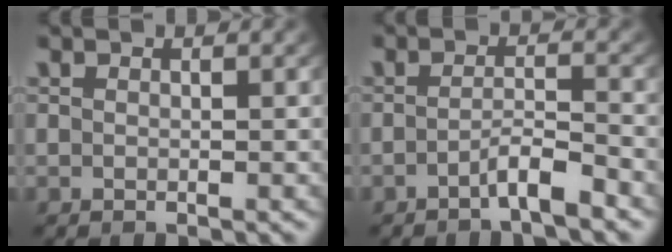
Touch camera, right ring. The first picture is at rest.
{"total": 2.5, "force": [-2.0, 0.1, 1.5], "torque": [-0.023, -0.007, -0.035]}